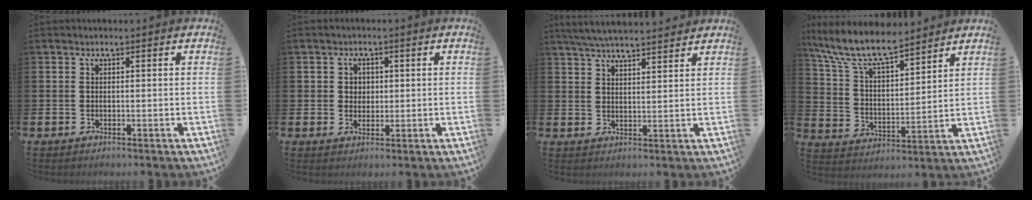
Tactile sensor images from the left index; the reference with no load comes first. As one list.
[{"total": 2.2, "force": [0.7, 2.0, 0.5], "torque": [-0.001, 0.005, 0.007]}, {"total": 5.2, "force": [5.0, 0.5, 1.2], "torque": [-0.046, -0.013, 0.093]}, {"total": 9.6, "force": [8.5, 2.0, 3.9], "torque": [-0.115, -0.043, 0.153]}]